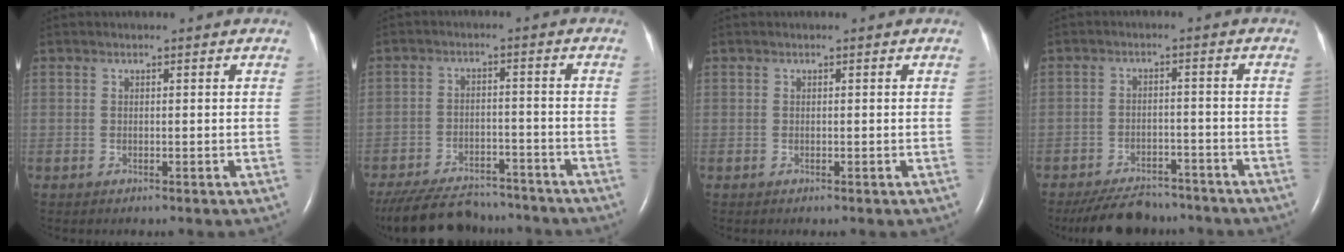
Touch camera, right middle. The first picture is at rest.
{"total": 15.3, "force": [-13.5, 4.8, 5.4], "torque": [-0.123, -0.012, -0.199]}
{"total": 0.0}
{"total": 9.5, "force": [-8.5, 3.4, 2.8], "torque": [-0.044, -0.004, -0.126]}